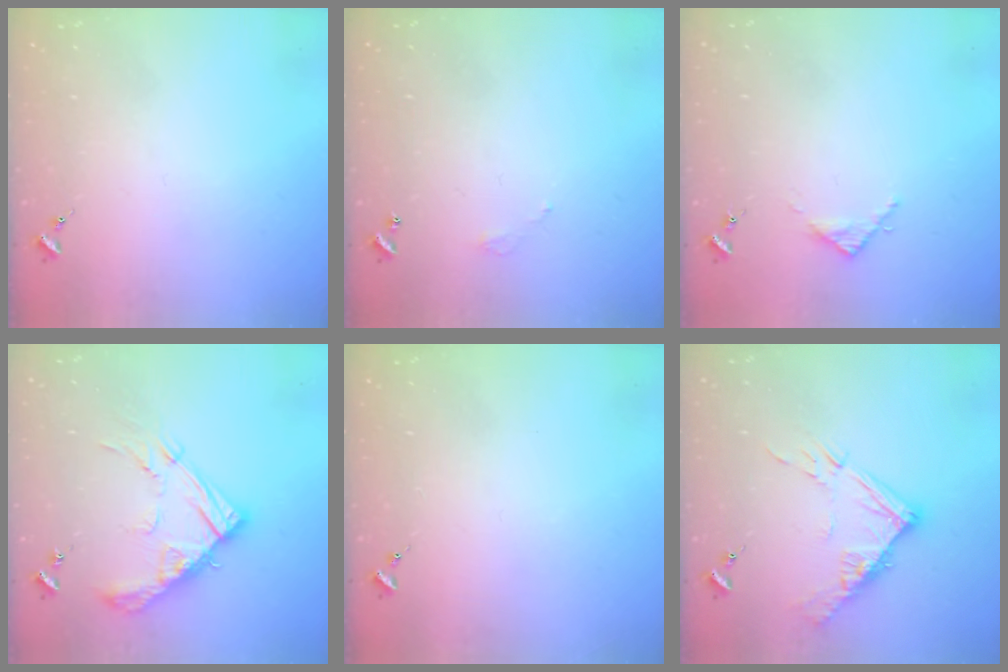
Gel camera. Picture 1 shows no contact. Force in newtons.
{"total": 3.0, "press": 3.0, "slide": 0.2}
{"total": 3.1, "press": 3.1, "slide": 0.4}
{"total": 16.8, "press": 16.7, "slide": 1.7}
{"total": 0.0}
{"total": 13.2, "press": 13.2, "slide": 1.2}